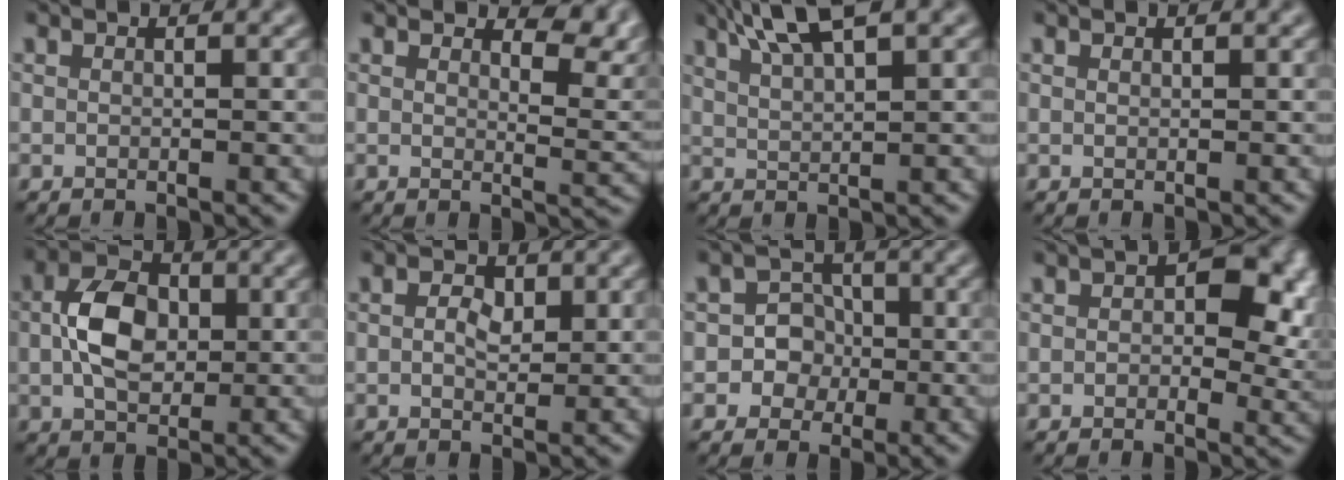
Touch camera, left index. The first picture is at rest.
{"total": 4.9, "force": [3.3, 1.9, 3.2], "torque": [-0.037, -0.005, 0.046]}
{"total": 5.9, "force": [3.8, 1.3, 4.3], "torque": [-0.066, 0.019, 0.063]}
{"total": 0.0}
{"total": 5.8, "force": [0.2, 4.0, 4.2], "torque": [-0.083, 0.003, 0.000]}
{"total": 2.0, "force": [0.5, 1.3, 1.5], "torque": [-0.026, 0.002, 0.005]}
{"total": 3.7, "force": [-0.6, 3.5, 0.9], "torque": [0.008, 0.014, -0.027]}
{"total": 8.5, "force": [1.7, 5.0, 6.6], "torque": [-0.058, 0.005, 0.015]}